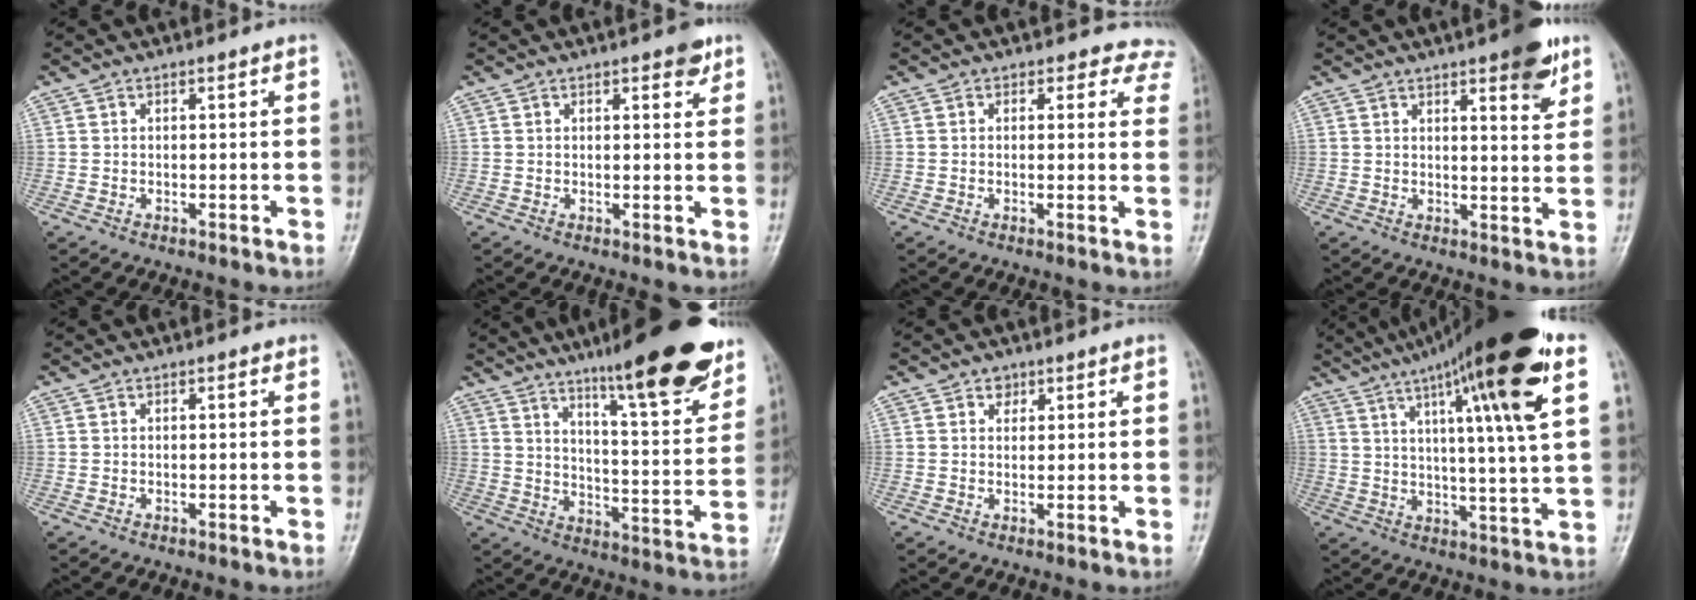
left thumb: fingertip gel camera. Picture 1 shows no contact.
{"total": 2.6, "force": [1.7, 1.0, 1.7], "torque": [-0.010, -0.007, 0.018]}
{"total": 5.5, "force": [4.6, 3.0, -0.3], "torque": [0.055, -0.017, 0.019]}
{"total": 8.0, "force": [4.7, 2.1, 6.1], "torque": [-0.067, -0.024, 0.059]}
{"total": 0.0}
{"total": 20.7, "force": [14.2, 3.6, 14.6], "torque": [-0.174, -0.067, 0.213]}
{"total": 1.8, "force": [1.0, 1.4, 0.5], "torque": [0.008, -0.003, 0.010]}
{"total": 22.9, "force": [11.0, 2.7, 19.9], "torque": [-0.306, -0.013, 0.166]}